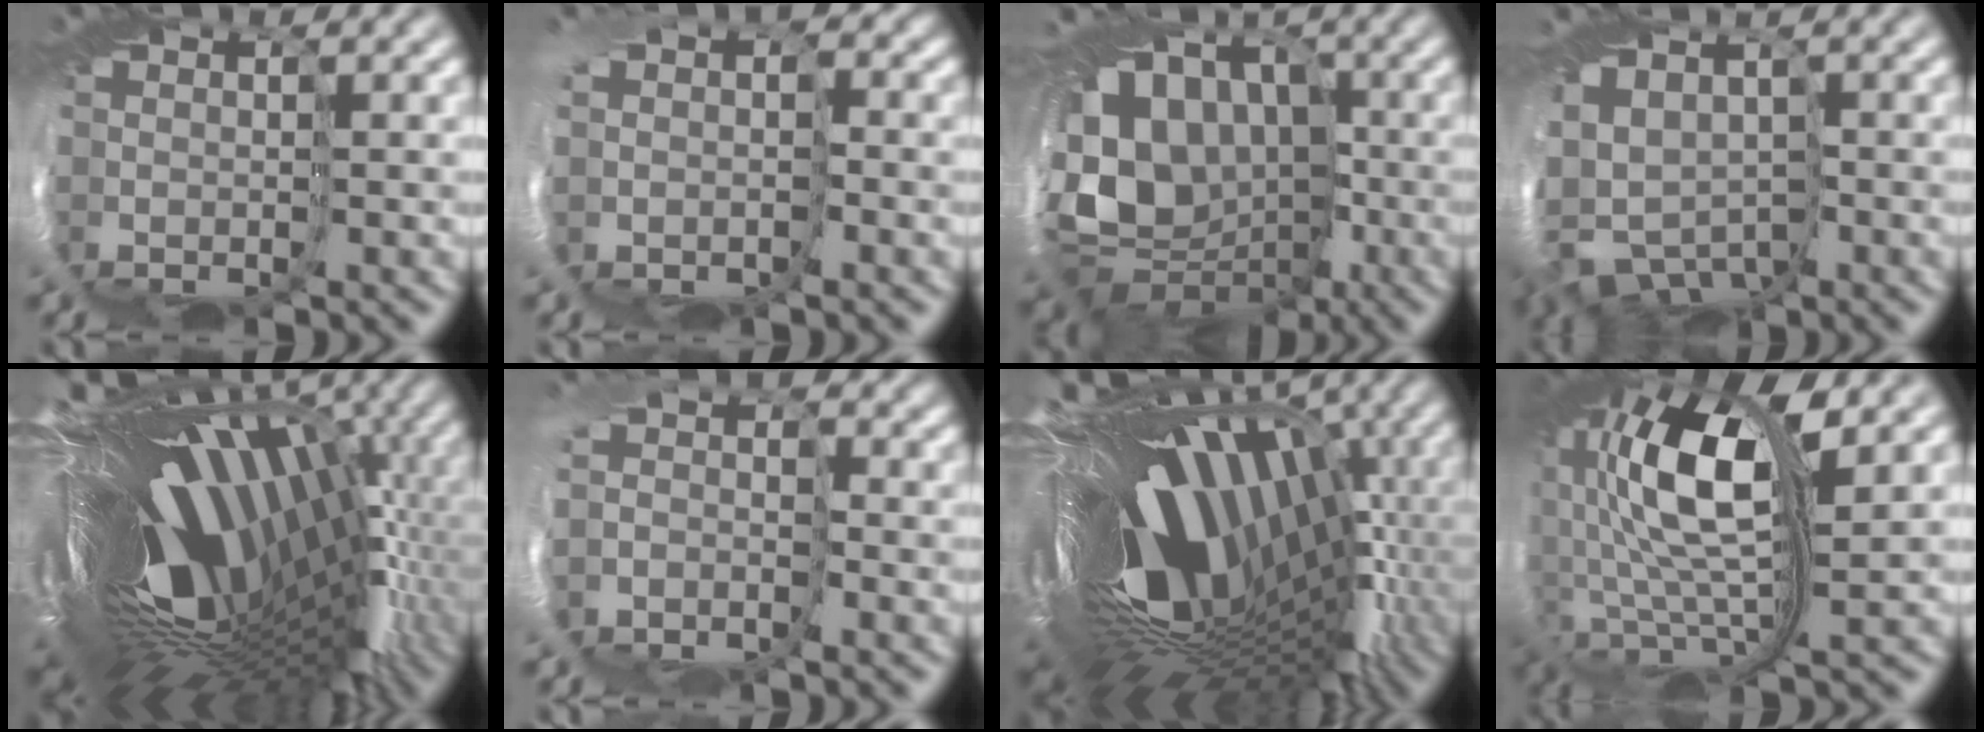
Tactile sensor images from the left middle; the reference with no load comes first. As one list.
[{"total": 3.5, "force": [-0.7, 2.7, 2.1], "torque": [-0.043, -0.017, -0.007]}, {"total": 10.3, "force": [0.2, 9.0, 5.0], "torque": [-0.108, -0.012, 0.001]}, {"total": 4.5, "force": [-2.9, 3.1, 1.6], "torque": [-0.046, -0.022, -0.058]}, {"total": 16.2, "force": [0.2, 7.8, 14.2], "torque": [-0.205, -0.012, 0.006]}, {"total": 4.9, "force": [-2.4, 3.9, 1.6], "torque": [-0.038, -0.007, -0.050]}, {"total": 17.8, "force": [0.0, 9.6, 15.1], "torque": [-0.243, -0.017, -0.012]}, {"total": 12.6, "force": [2.4, 5.5, 11.1], "torque": [-0.223, -0.005, 0.038]}]